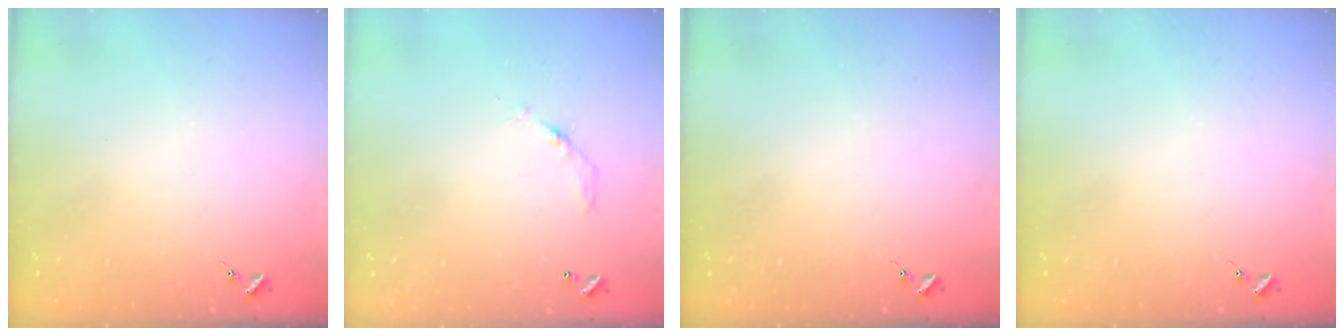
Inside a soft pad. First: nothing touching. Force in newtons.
{"total": 5.0, "press": 5.0, "slide": 0.3}
{"total": 0.0}
{"total": 0.0}